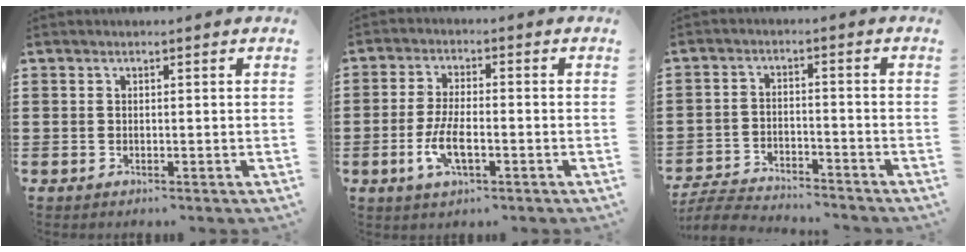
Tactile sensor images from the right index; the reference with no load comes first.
{"total": 5.8, "force": [-1.9, 2.0, 5.1], "torque": [-0.112, -0.005, -0.040]}
{"total": 5.6, "force": [-5.5, 0.6, 0.9], "torque": [-0.030, 0.001, -0.113]}